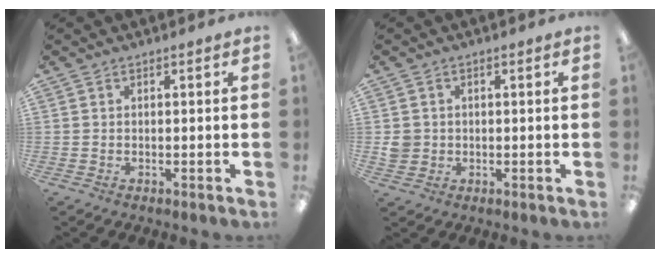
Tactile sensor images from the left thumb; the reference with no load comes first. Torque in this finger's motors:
{"motor_torque": [-0.05, 0.06, 0.03, -0.02, 0.00]}